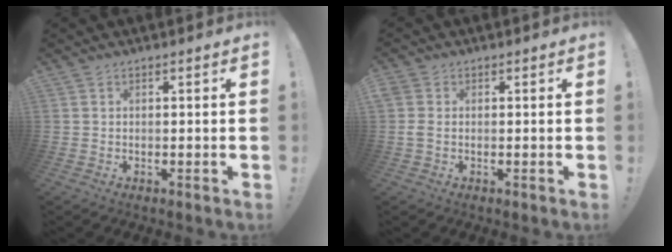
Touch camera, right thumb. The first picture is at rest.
{"total": 2.8, "force": [0.0, 2.0, 2.0], "torque": [-0.036, 0.007, 0.003]}